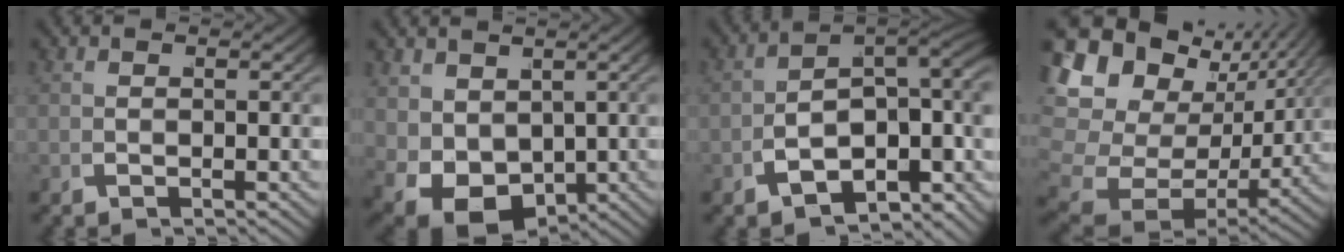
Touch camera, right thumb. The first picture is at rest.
{"total": 8.5, "force": [-2.5, 6.2, 5.3], "torque": [-0.121, -0.054, -0.007]}
{"total": 14.3, "force": [-1.2, 9.9, 10.3], "torque": [-0.161, -0.036, -0.022]}
{"total": 16.5, "force": [3.1, 11.9, 10.9], "torque": [-0.208, -0.011, 0.043]}